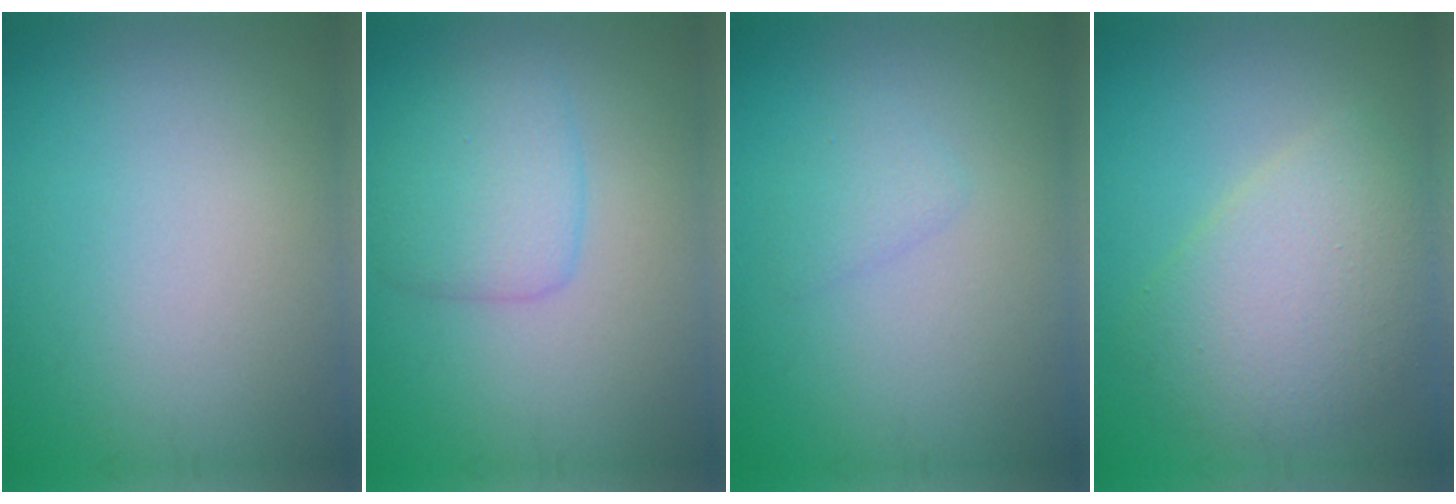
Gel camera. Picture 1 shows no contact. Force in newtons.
{"total": 3.5, "press": 3.5, "slide": 0.1}
{"total": 1.2, "press": 1.1, "slide": 0.1}
{"total": 5.7, "press": 5.7, "slide": 0.3}